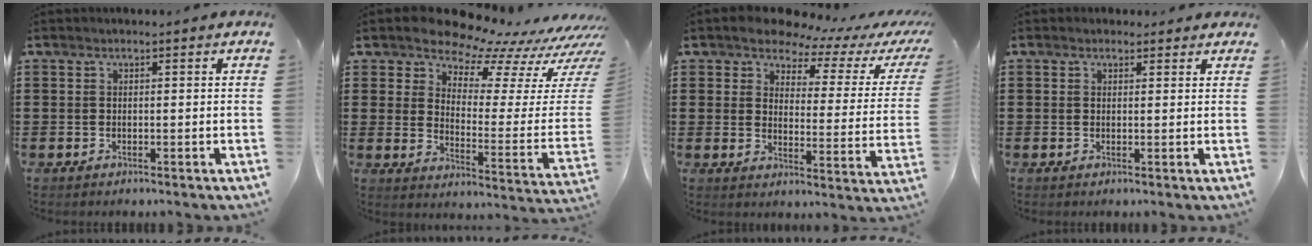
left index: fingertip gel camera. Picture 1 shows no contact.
{"total": 9.5, "force": [9.1, 1.9, 2.2], "torque": [-0.070, -0.085, 0.156]}
{"total": 5.5, "force": [5.0, 1.9, 1.4], "torque": [-0.052, -0.032, 0.083]}
{"total": 1.3, "force": [1.1, 0.7, 0.2], "torque": [-0.007, 0.006, 0.020]}